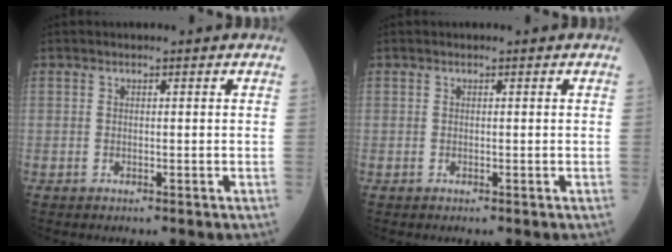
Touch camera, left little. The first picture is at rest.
{"total": 0.0}